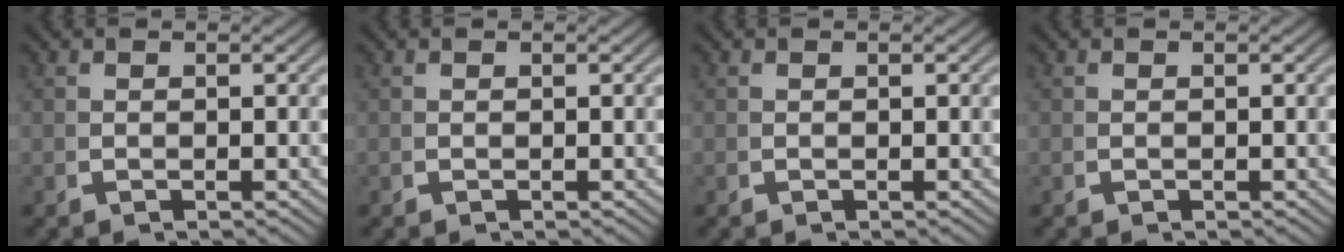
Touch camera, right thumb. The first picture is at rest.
{"total": 0.0}
{"total": 0.0}
{"total": 0.0}